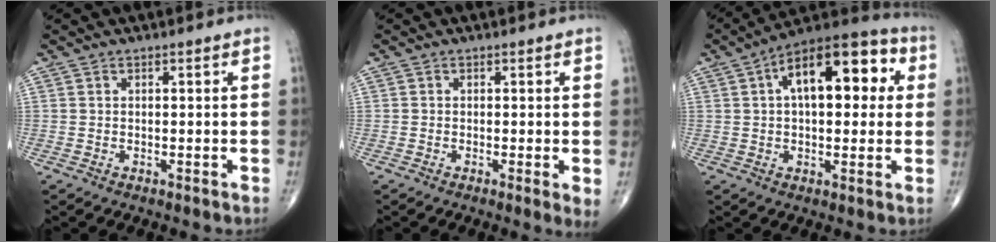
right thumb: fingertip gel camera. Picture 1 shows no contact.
{"total": 2.3, "force": [-0.2, 0.4, 2.3], "torque": [-0.038, -0.009, -0.010]}
{"total": 18.3, "force": [4.4, 9.2, 15.2], "torque": [-0.186, 0.029, 0.053]}